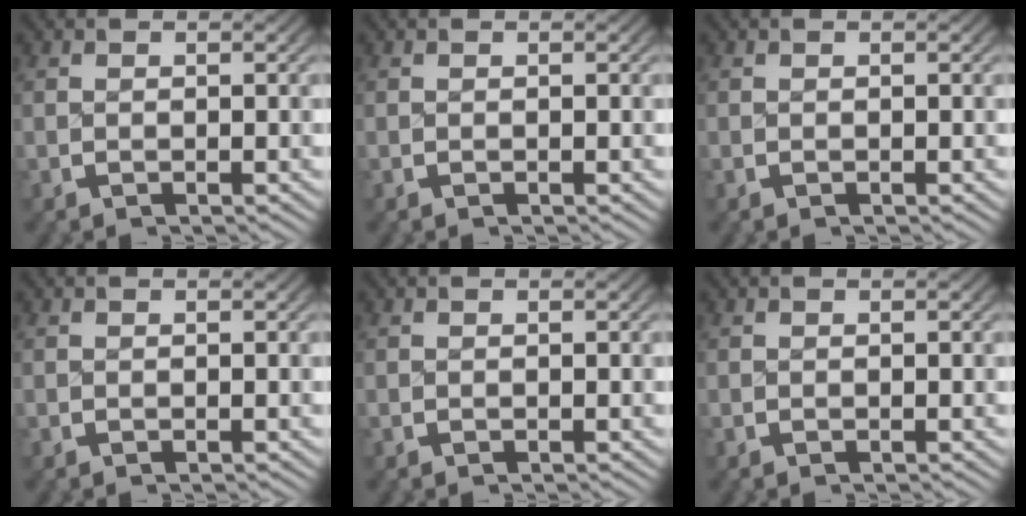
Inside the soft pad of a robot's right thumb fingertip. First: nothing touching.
{"total": 0.0}
{"total": 0.0}
{"total": 0.0}
{"total": 0.0}
{"total": 0.0}